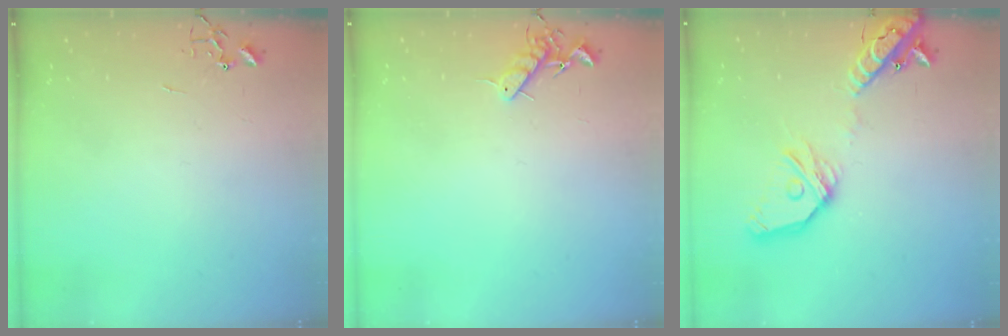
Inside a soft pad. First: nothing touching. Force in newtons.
{"total": 7.2, "press": 7.1, "slide": 1.1}
{"total": 18.2, "press": 18.0, "slide": 3.2}